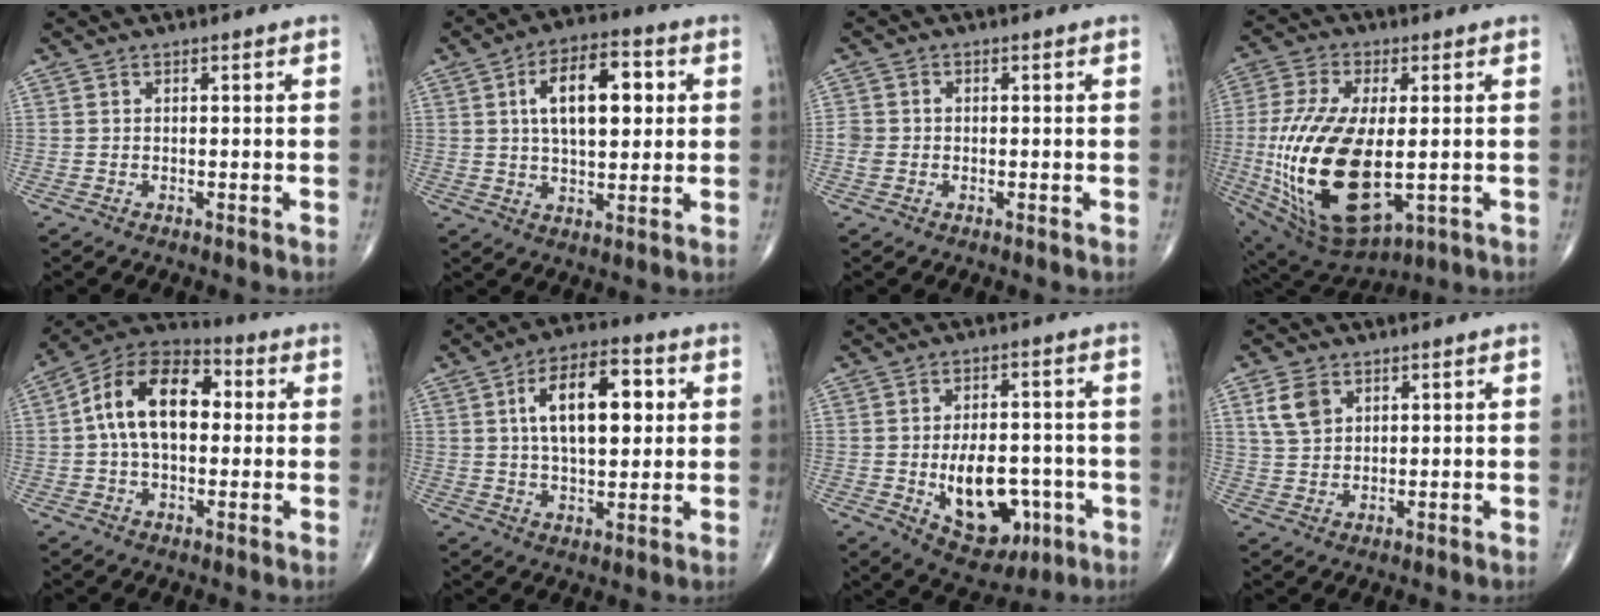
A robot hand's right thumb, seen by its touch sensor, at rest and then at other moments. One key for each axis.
{"total": 13.5, "fx": 3.0, "fy": 6.8, "fz": 11.3, "tx": -0.160, "ty": 0.006, "tz": 0.047}
{"total": 2.4, "fx": -0.4, "fy": 2.1, "fz": 1.1, "tx": -0.019, "ty": 0.007, "tz": -0.007}
{"total": 24.1, "fx": -2.4, "fy": 11.7, "fz": 20.9, "tx": -0.440, "ty": -0.024, "tz": -0.017}
{"total": 15.9, "fx": 1.8, "fy": 9.6, "fz": 12.5, "tx": -0.198, "ty": 0.033, "tz": 0.019}
{"total": 14.9, "fx": 3.4, "fy": 7.4, "fz": 12.4, "tx": -0.179, "ty": 0.006, "tz": 0.053}
{"total": 13.9, "fx": -3.7, "fy": 8.3, "fz": 10.6, "tx": -0.123, "ty": 0.015, "tz": -0.038}
{"total": 5.6, "fx": 2.5, "fy": 3.8, "fz": 3.2, "tx": -0.053, "ty": -0.006, "tz": 0.054}